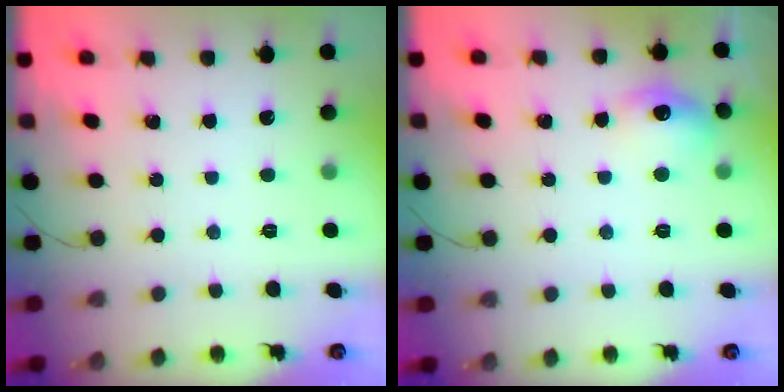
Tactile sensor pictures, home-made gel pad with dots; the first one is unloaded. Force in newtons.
{"total": 9.5, "press": 9.4, "slide": 0.9}